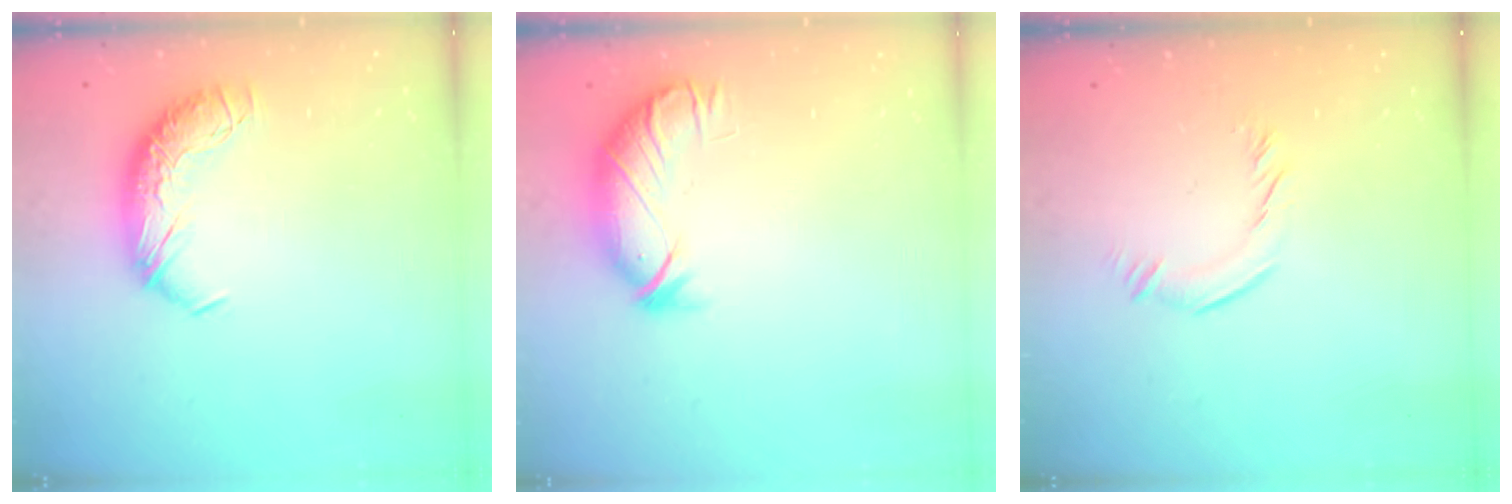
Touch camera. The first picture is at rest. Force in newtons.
{"total": 3.8, "press": 3.3, "slide": 1.9}
{"total": 4.3, "press": 4.2, "slide": 0.6}